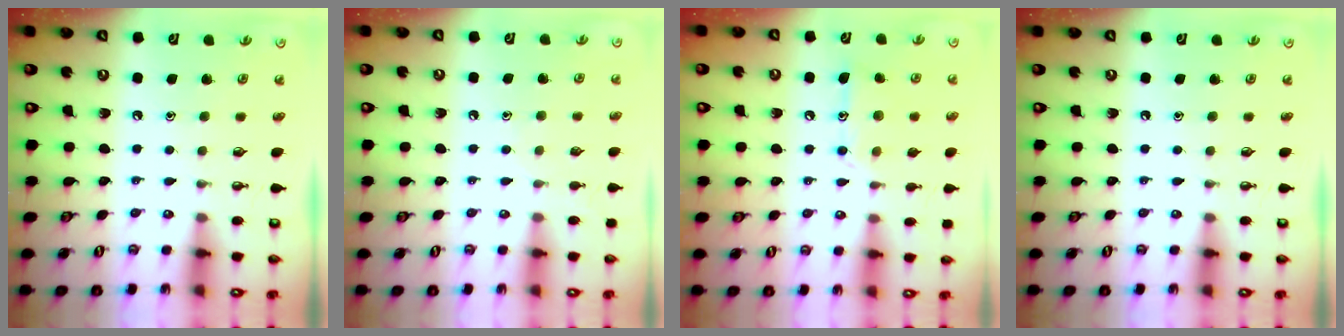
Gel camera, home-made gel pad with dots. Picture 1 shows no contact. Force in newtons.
{"total": 3.3, "press": 3.2, "slide": 0.3}
{"total": 12.5, "press": 12.5, "slide": 0.8}
{"total": 0.0}